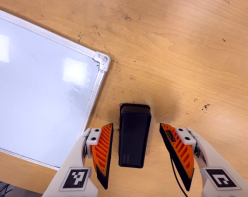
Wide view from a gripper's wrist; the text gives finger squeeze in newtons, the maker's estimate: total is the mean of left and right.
{"total": 0.0}